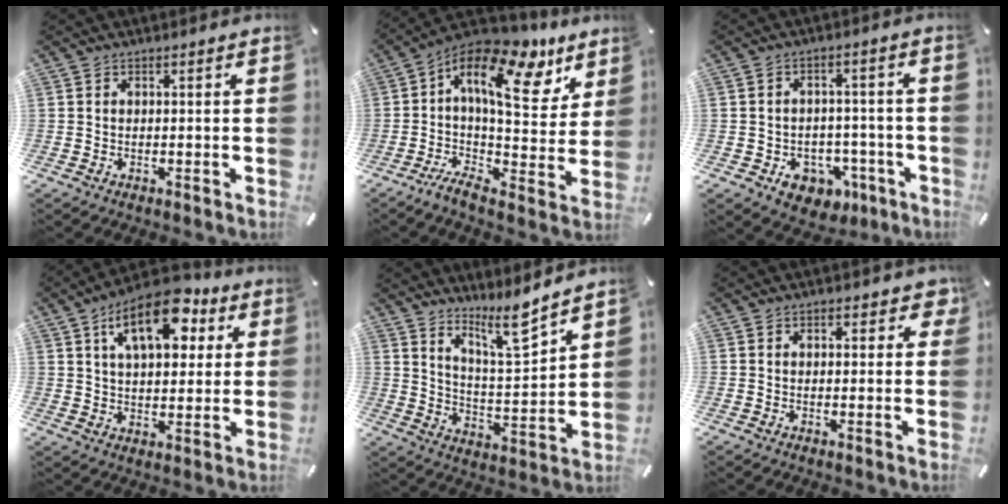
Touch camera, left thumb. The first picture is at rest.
{"total": 19.9, "force": [8.3, 8.8, 15.8], "torque": [-0.252, -0.054, 0.137]}
{"total": 7.1, "force": [-2.4, 6.1, 2.7], "torque": [-0.025, 0.011, -0.037]}
{"total": 15.5, "force": [7.1, 8.5, 10.9], "torque": [-0.159, -0.016, 0.120]}
{"total": 11.1, "force": [9.0, 2.1, 6.1], "torque": [-0.096, -0.065, 0.154]}
{"total": 2.9, "force": [1.4, 1.8, 1.7], "torque": [-0.013, -0.001, 0.017]}